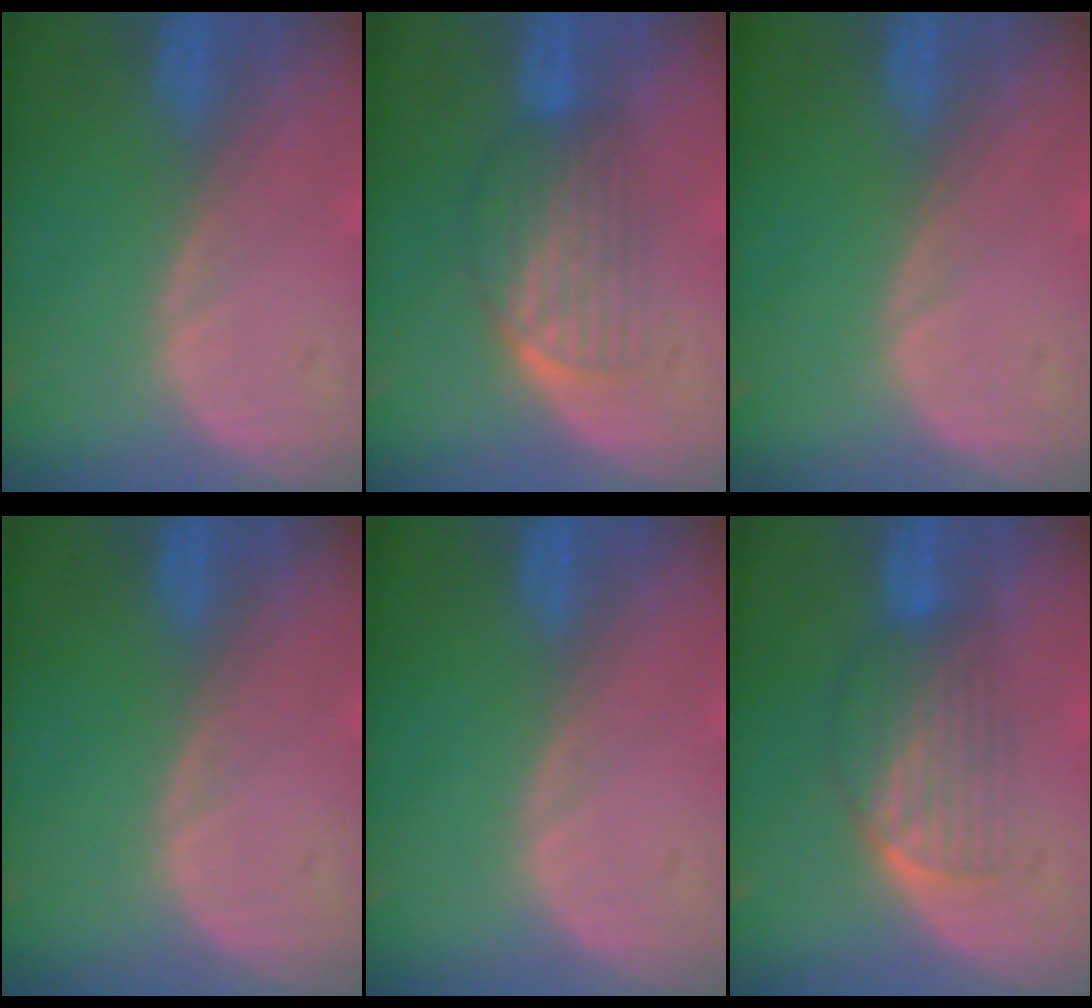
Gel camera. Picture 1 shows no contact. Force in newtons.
{"total": 6.9, "press": 5.8, "slide": 3.7}
{"total": 0.0}
{"total": 0.0}
{"total": 0.0}
{"total": 6.7, "press": 5.8, "slide": 3.5}